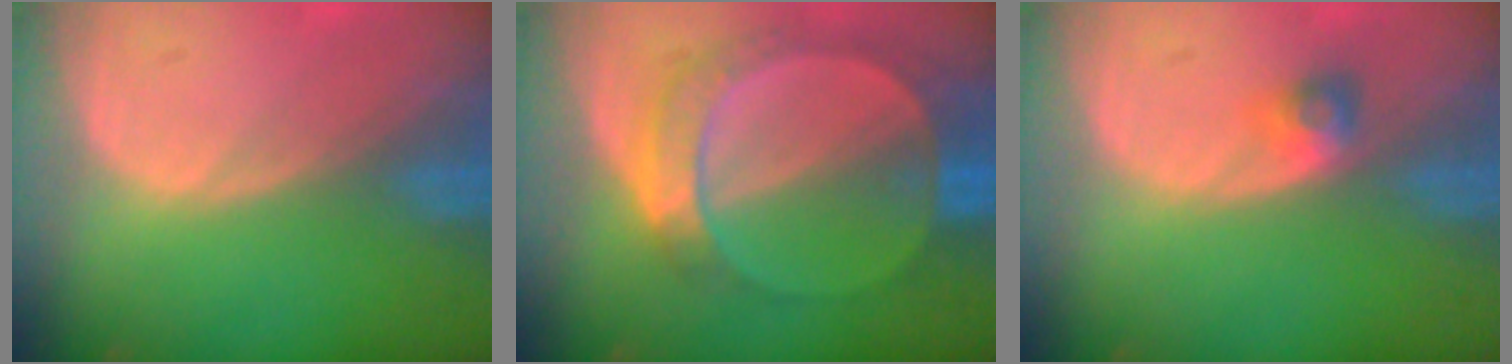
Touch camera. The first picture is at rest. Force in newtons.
{"total": 8.2, "press": 7.7, "slide": 2.7}
{"total": 2.6, "press": 2.3, "slide": 1.2}